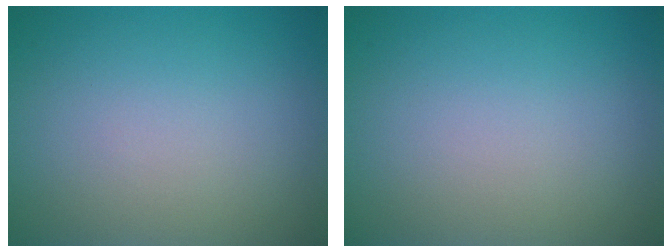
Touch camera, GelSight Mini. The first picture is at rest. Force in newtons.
{"total": 0.0}